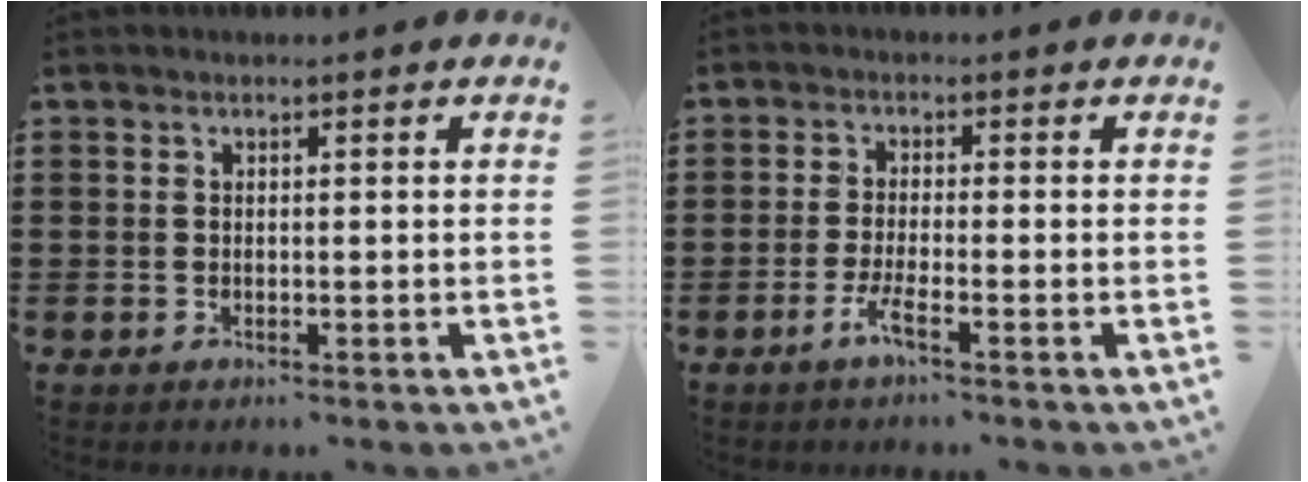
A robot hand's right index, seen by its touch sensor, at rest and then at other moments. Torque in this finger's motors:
{"motor_torque": [2.14, 0.00, 0.11, 0.07]}